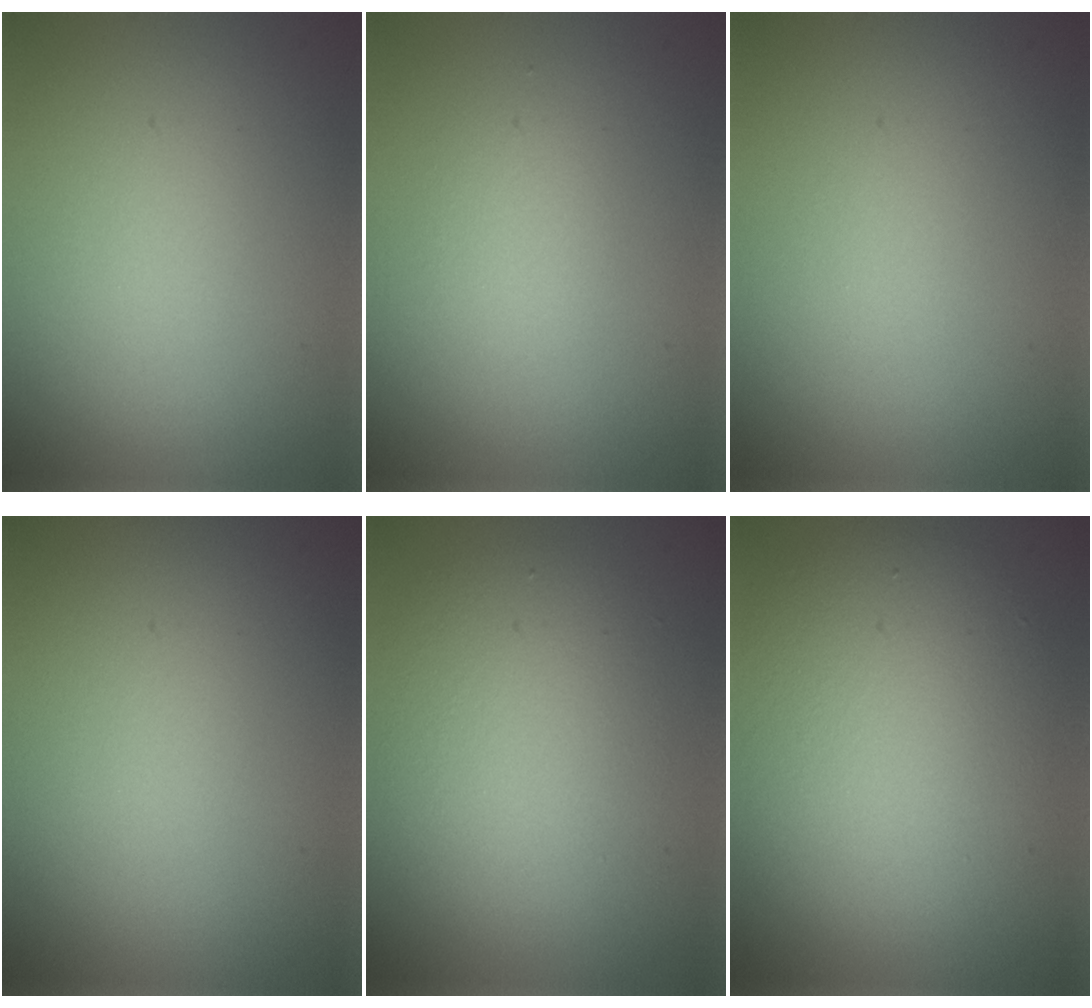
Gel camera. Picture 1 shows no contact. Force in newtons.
{"total": 1.1, "press": 1.1, "slide": 0.1}
{"total": 0.0}
{"total": 0.0}
{"total": 4.6, "press": 4.6, "slide": 0.4}
{"total": 7.4, "press": 7.4, "slide": 0.4}